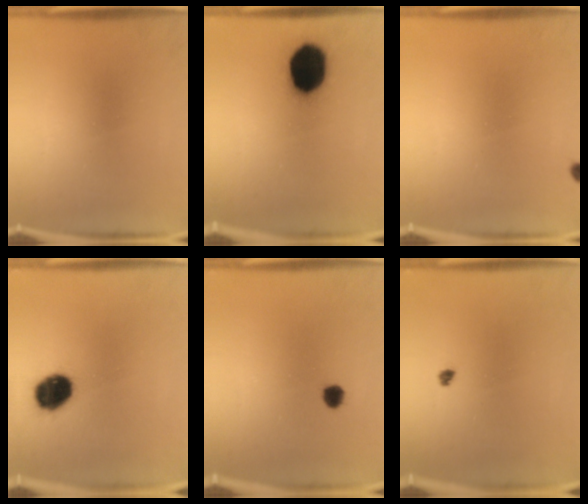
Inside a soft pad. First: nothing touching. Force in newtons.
{"total": 17.6}
{"total": 0.8}
{"total": 10.8}
{"total": 2.4}
{"total": 1.0}